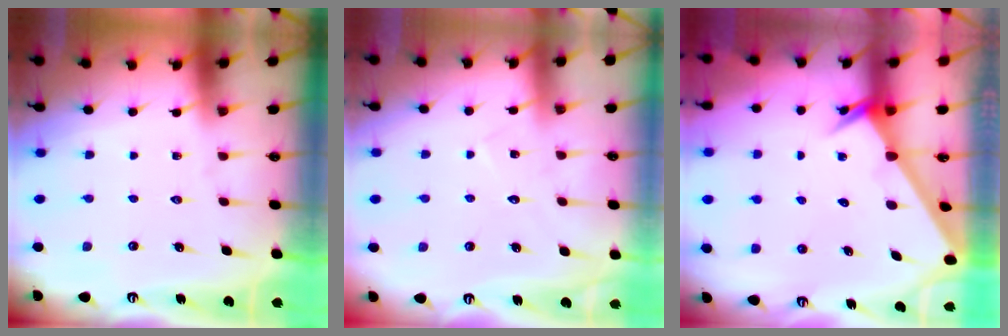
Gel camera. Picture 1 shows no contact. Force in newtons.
{"total": 6.4, "press": 6.4, "slide": 0.2}
{"total": 2.3, "press": 2.3, "slide": 0.2}